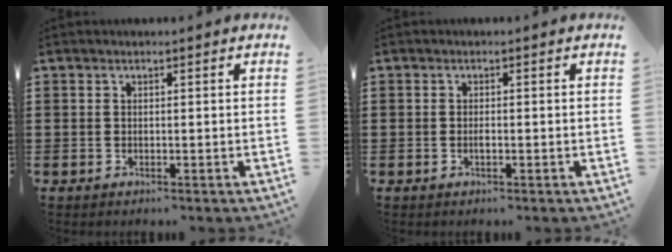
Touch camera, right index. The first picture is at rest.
{"total": 0.8, "force": [-0.3, 0.3, 0.7], "torque": [-0.015, -0.002, -0.004]}